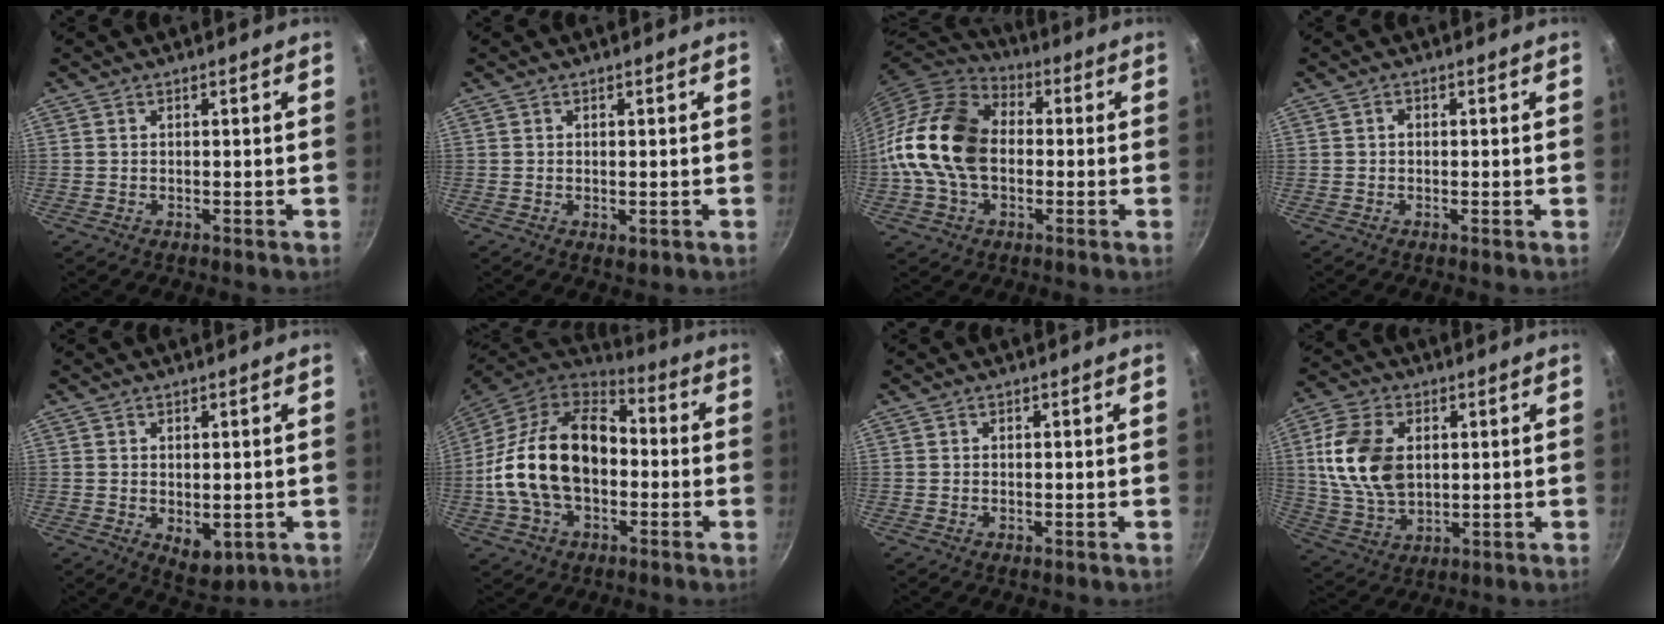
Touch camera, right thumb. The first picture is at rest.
{"total": 1.6, "force": [-0.1, 1.0, 1.3], "torque": [-0.019, -0.005, -0.001]}
{"total": 18.9, "force": [-0.6, 13.8, 13.0], "torque": [-0.218, 0.035, -0.023]}
{"total": 1.0, "force": [-0.1, 0.8, 0.7], "torque": [-0.012, 0.005, -0.004]}
{"total": 5.4, "force": [-0.6, 3.5, 4.1], "torque": [-0.048, -0.013, 0.001]}
{"total": 21.8, "force": [-1.7, 14.5, 16.2], "torque": [-0.273, 0.042, -0.038]}
{"total": 0.6, "force": [0.0, 0.4, 0.5], "torque": [-0.008, 0.000, -0.001]}
{"total": 14.3, "force": [2.3, 9.4, 10.6], "torque": [-0.189, -0.008, 0.049]}